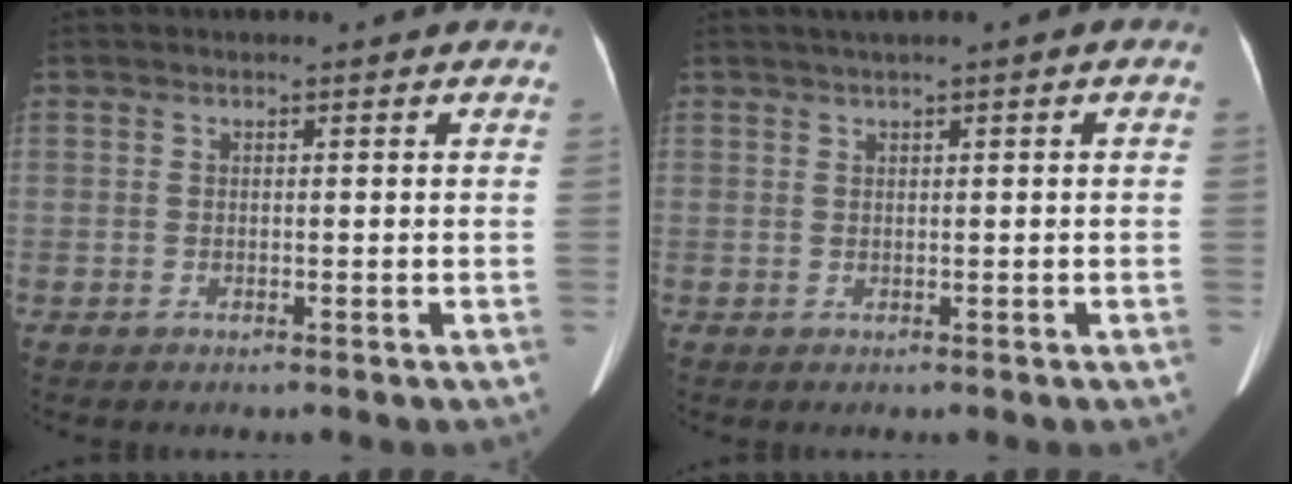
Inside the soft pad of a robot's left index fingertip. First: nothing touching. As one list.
[{"total": 1.7, "force": [0.7, 0.0, 1.6], "torque": [-0.030, 0.012, 0.013]}]